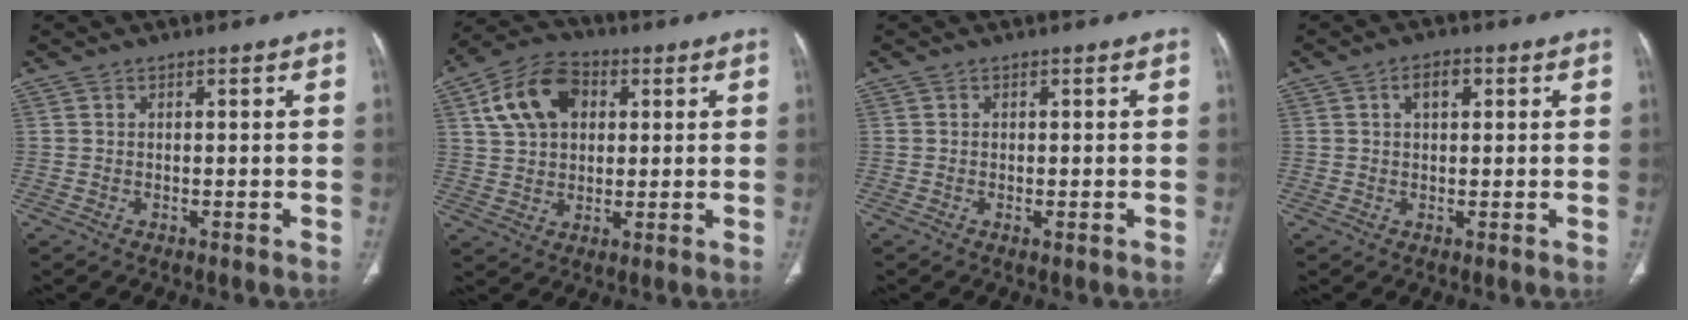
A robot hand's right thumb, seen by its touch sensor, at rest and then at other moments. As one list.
[{"total": 12.5, "force": [3.8, 8.6, 8.2], "torque": [-0.132, 0.012, 0.063]}, {"total": 0.8, "force": [-0.3, 0.3, 0.7], "torque": [-0.014, -0.003, -0.003]}, {"total": 3.4, "force": [1.1, 2.1, 2.5], "torque": [-0.028, 0.009, 0.015]}]